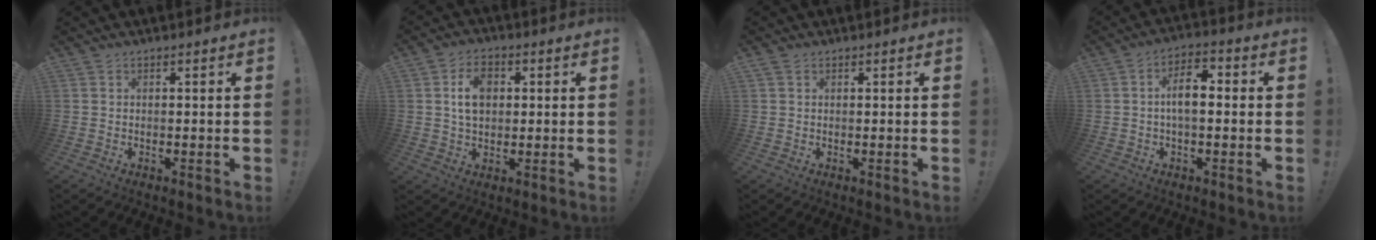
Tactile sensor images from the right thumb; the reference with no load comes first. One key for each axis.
{"total": 8.4, "fx": 1.9, "fy": 5.9, "fz": 5.6, "tx": -0.082, "ty": 0.001, "tz": 0.031}
{"total": 1.1, "fx": 0.8, "fy": 0.7, "fz": 0.4, "tx": -0.007, "ty": 0.001, "tz": 0.015}
{"total": 8.4, "fx": 0.3, "fy": 4.2, "fz": 7.3, "tx": -0.114, "ty": 0.003, "tz": 0.002}